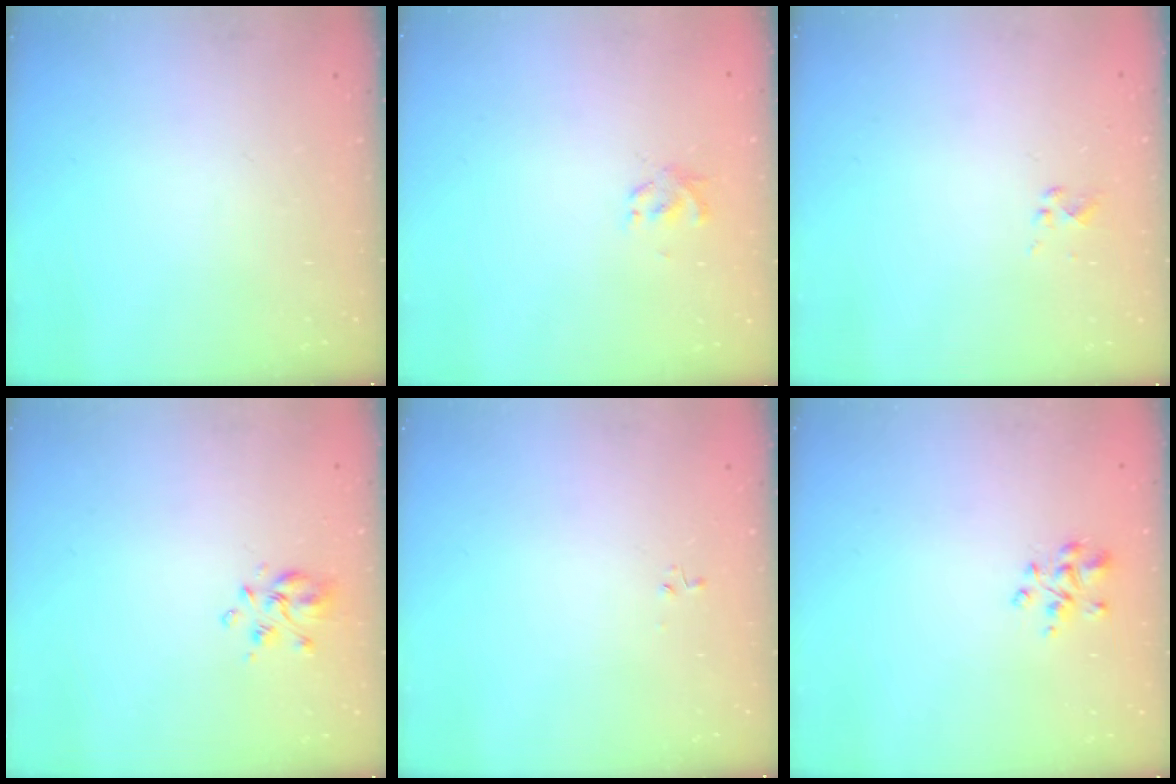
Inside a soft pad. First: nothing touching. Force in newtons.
{"total": 2.1, "press": 1.9, "slide": 0.8}
{"total": 0.9, "press": 0.8, "slide": 0.3}
{"total": 6.5, "press": 6.4, "slide": 1.3}
{"total": 0.0}
{"total": 3.5, "press": 3.4, "slide": 0.6}